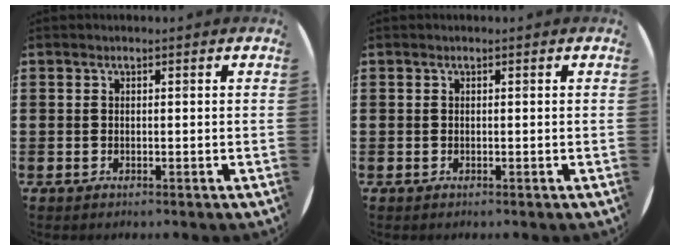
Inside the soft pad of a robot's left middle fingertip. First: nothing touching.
{"total": 0.0}